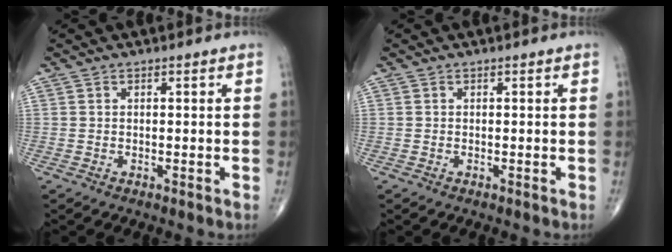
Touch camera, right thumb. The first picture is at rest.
{"total": 0.0}